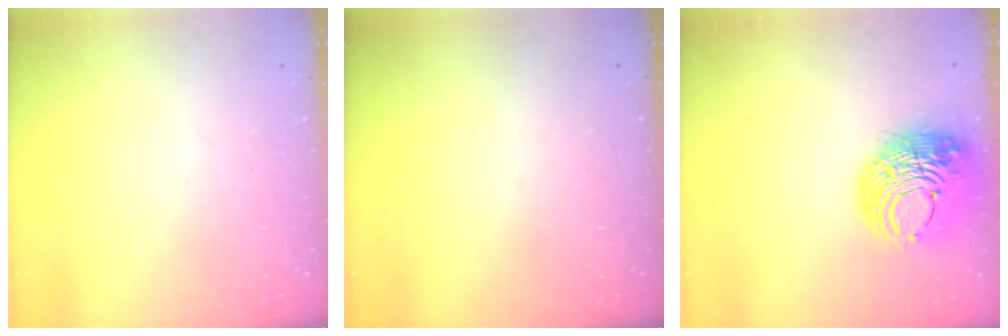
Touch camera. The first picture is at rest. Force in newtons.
{"total": 0.0}
{"total": 13.1, "press": 13.0, "slide": 2.1}